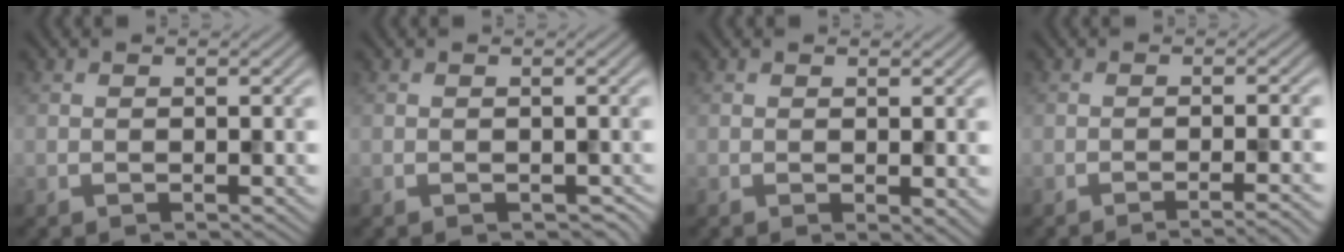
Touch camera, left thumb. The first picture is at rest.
{"total": 0.7, "force": [-0.3, 0.6, 0.2], "torque": [-0.010, -0.013, -0.006]}
{"total": 1.7, "force": [-0.1, 0.8, 1.5], "torque": [-0.021, -0.008, 0.001]}
{"total": 3.3, "force": [-2.1, 0.4, 2.5], "torque": [-0.028, 0.007, -0.044]}